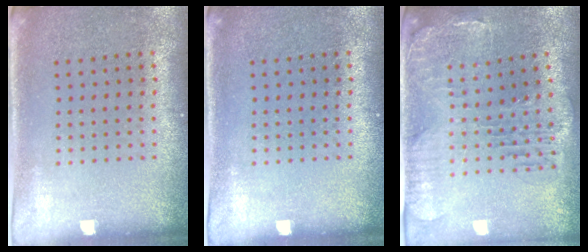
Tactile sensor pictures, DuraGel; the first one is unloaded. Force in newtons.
{"total": 0.0}
{"total": 1.4, "press": 1.4, "slide": 0.4}